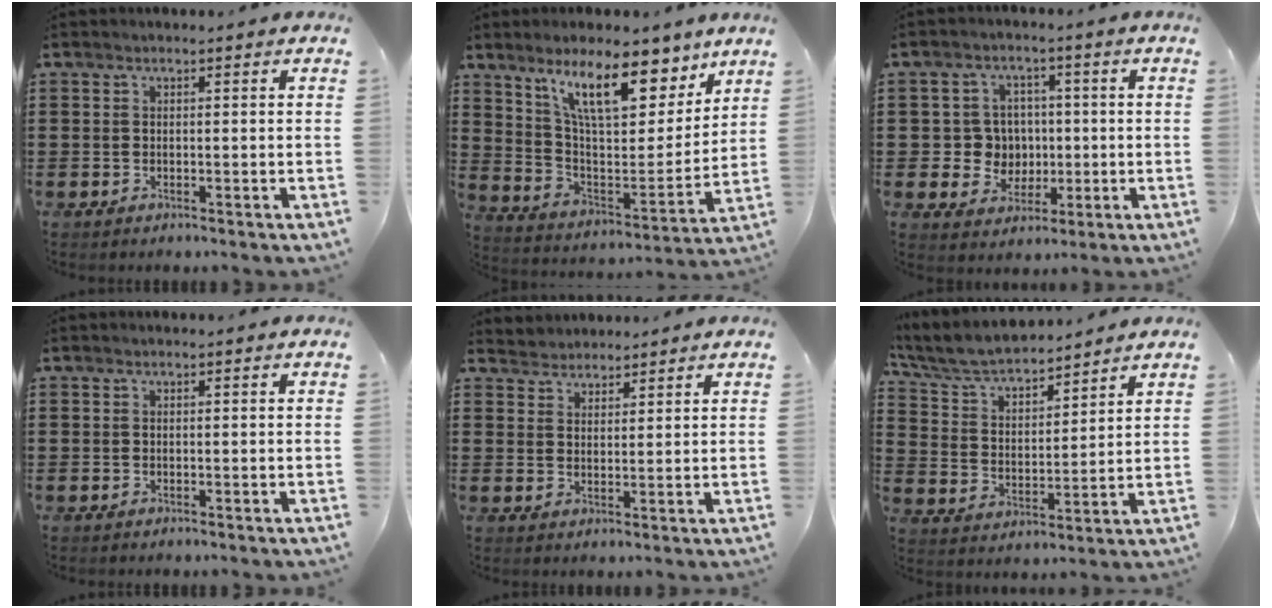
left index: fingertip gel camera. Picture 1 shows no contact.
{"total": 14.2, "force": [10.0, 4.4, 9.1], "torque": [-0.175, -0.042, 0.172]}
{"total": 5.9, "force": [0.1, 5.7, 1.4], "torque": [-0.045, 0.012, 0.003]}
{"total": 0.0}
{"total": 3.0, "force": [2.8, 0.9, -0.6], "torque": [0.001, 0.000, 0.053]}
{"total": 6.3, "force": [5.8, 1.0, 2.1], "torque": [-0.068, -0.034, 0.098]}